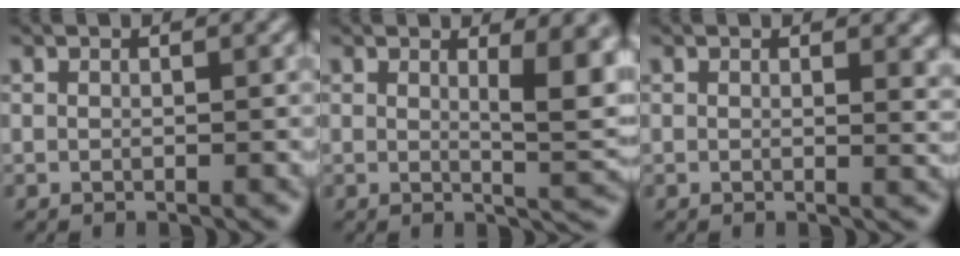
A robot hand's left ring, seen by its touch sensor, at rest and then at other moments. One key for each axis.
{"total": 5.8, "fx": 1.6, "fy": 1.6, "fz": 5.3, "tx": -0.057, "ty": -0.008, "tz": 0.026}
{"total": 2.0, "fx": 0.8, "fy": 1.1, "fz": 1.6, "tx": -0.015, "ty": -0.004, "tz": 0.011}